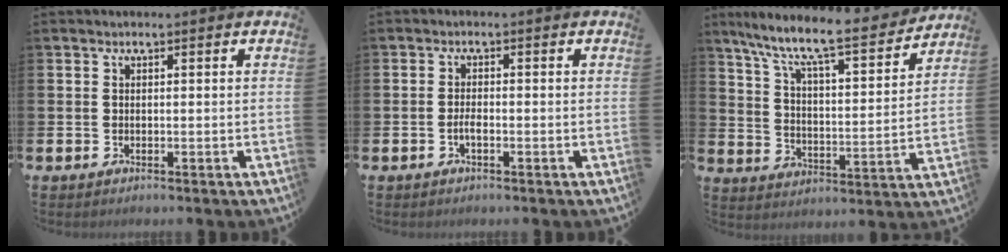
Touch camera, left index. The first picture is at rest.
{"total": 1.4, "force": [-0.6, 0.4, 1.1], "torque": [-0.029, 0.003, -0.011]}
{"total": 9.4, "force": [8.2, 1.2, 4.4], "torque": [-0.116, -0.058, 0.132]}